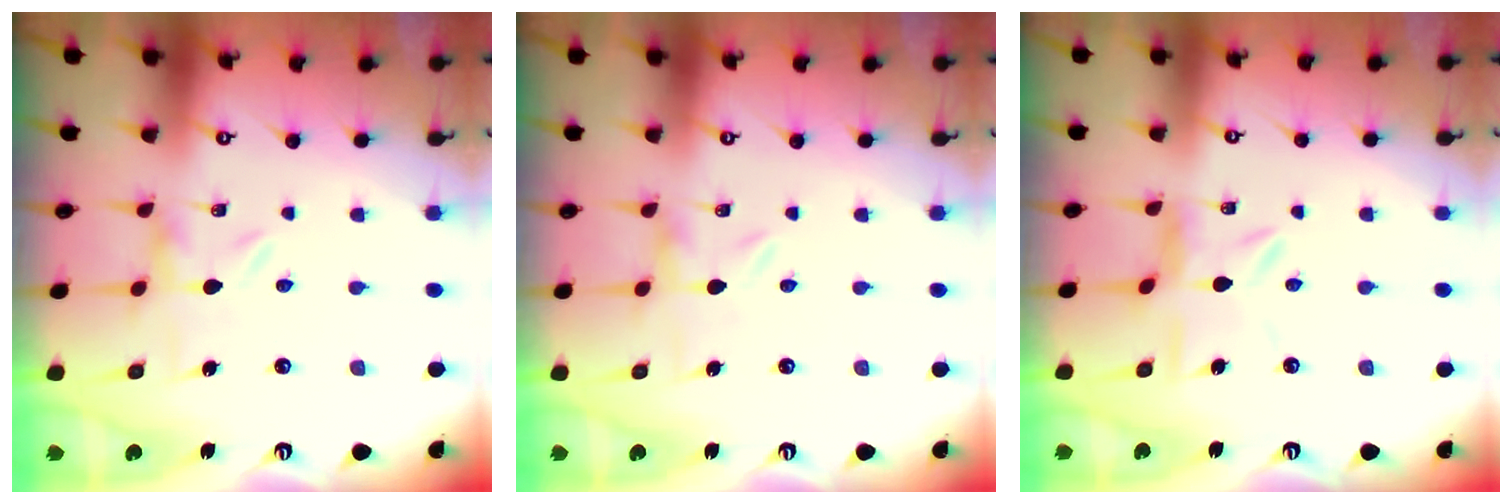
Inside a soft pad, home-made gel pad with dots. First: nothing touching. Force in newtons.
{"total": 0.0}
{"total": 6.3, "press": 6.3, "slide": 0.7}